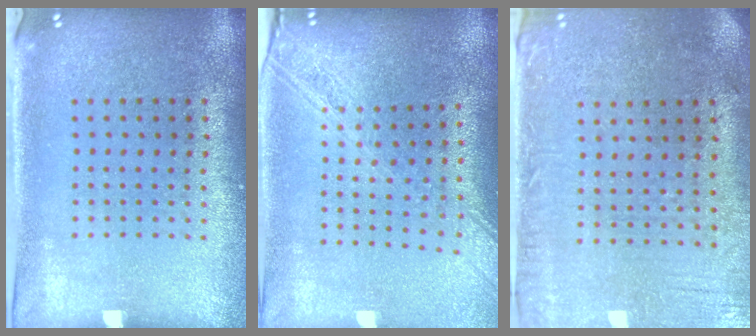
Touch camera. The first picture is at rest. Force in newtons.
{"total": 2.2, "press": 1.9, "slide": 1.2}
{"total": 0.6, "press": 0.3, "slide": 0.5}